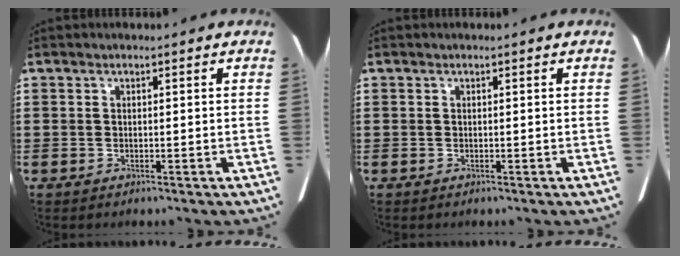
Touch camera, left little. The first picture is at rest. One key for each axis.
{"total": 0.0}